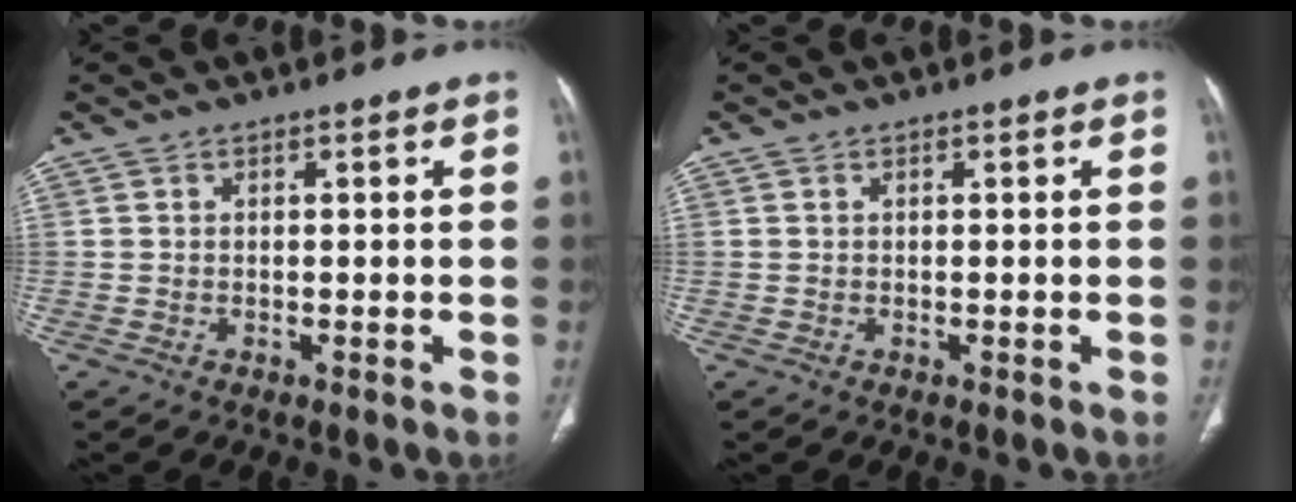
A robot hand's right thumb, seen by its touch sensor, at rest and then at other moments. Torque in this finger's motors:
{"motor_torque": [-0.01, -0.22, -0.51, 0.35, 0.10]}